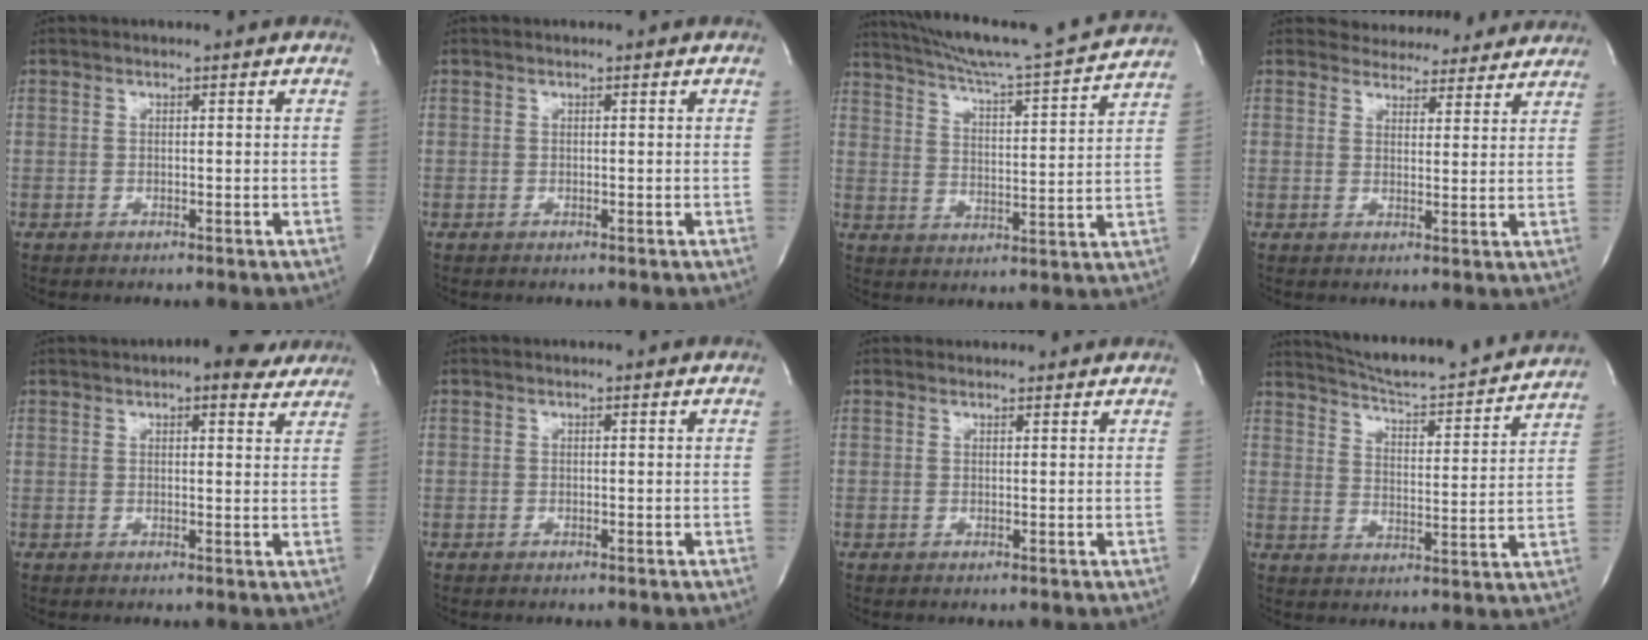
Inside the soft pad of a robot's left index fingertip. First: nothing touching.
{"total": 0.0}
{"total": 18.4, "force": [17.1, -1.2, 6.7], "torque": [-0.120, -0.035, 0.238]}
{"total": 9.6, "force": [9.0, 3.2, 0.9], "torque": [0.008, -0.001, 0.096]}
{"total": 6.9, "force": [5.3, 2.2, 3.9], "torque": [-0.046, 0.006, 0.057]}
{"total": 0.0}
{"total": 2.7, "force": [2.6, 0.7, 0.1], "torque": [-0.006, 0.012, 0.027]}
{"total": 19.5, "force": [18.4, 1.3, 6.4], "torque": [-0.101, -0.033, 0.246]}